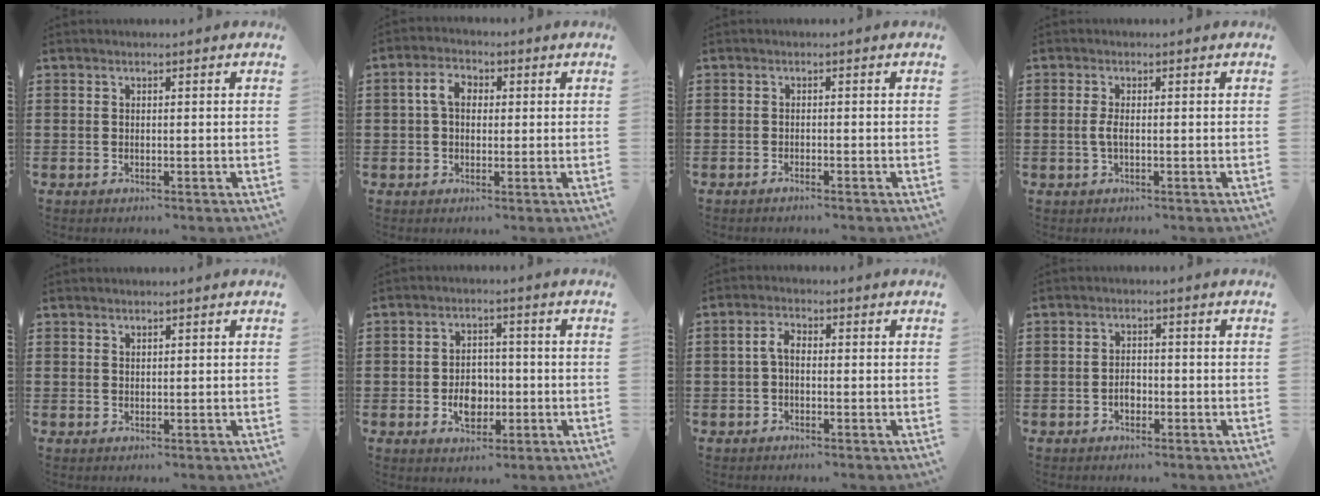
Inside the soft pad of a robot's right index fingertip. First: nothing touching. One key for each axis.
{"total": 4.3, "fx": 0.4, "fy": 2.9, "fz": 3.2, "tx": -0.069, "ty": 0.015, "tz": 0.004}
{"total": 0.8, "fx": -0.8, "fy": -0.1, "fz": 0.0, "tx": -0.002, "ty": -0.001, "tz": -0.016}
{"total": 2.1, "fx": -0.3, "fy": 0.6, "fz": 2.0, "tx": -0.051, "ty": -0.005, "tz": -0.011}
{"total": 0.9, "fx": 0.8, "fy": 0.4, "fz": 0.0, "tx": -0.002, "ty": 0.002, "tz": 0.016}
{"total": 5.2, "fx": -1.2, "fy": 3.8, "fz": 3.4, "tx": -0.050, "ty": 0.003, "tz": -0.024}
{"total": 2.7, "fx": -0.3, "fy": 1.3, "fz": 2.3, "tx": -0.061, "ty": 0.000, "tz": -0.012}
{"total": 2.0, "fx": -0.8, "fy": 1.3, "fz": 1.3, "tx": -0.025, "ty": 0.003, "tz": -0.016}